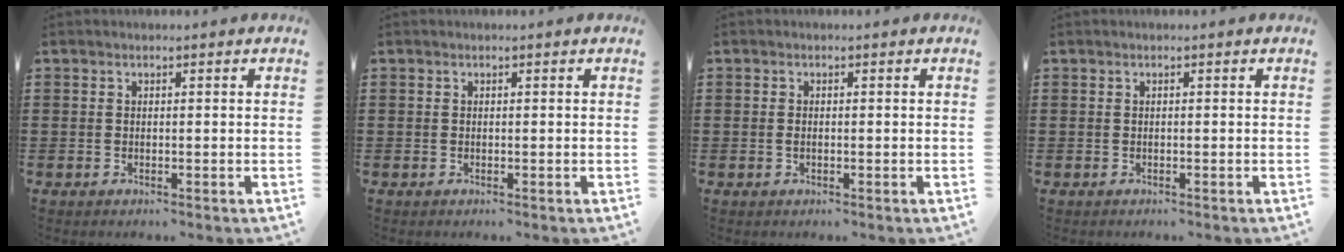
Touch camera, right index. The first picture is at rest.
{"total": 0.0}
{"total": 0.6, "force": [-0.1, 0.1, 0.6], "torque": [-0.014, -0.005, 0.000]}
{"total": 0.0}